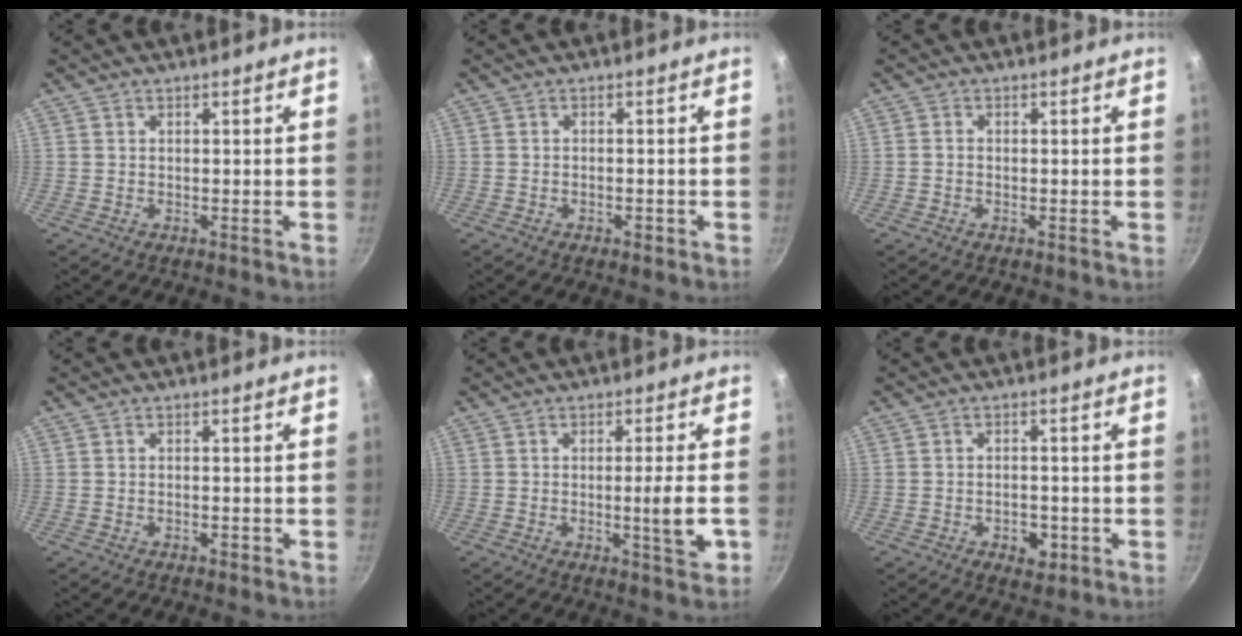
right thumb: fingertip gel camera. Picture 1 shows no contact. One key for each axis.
{"total": 1.5, "fx": -0.8, "fy": 0.7, "fz": 1.0, "tx": -0.019, "ty": 0.005, "tz": -0.012}
{"total": 0.8, "fx": -0.4, "fy": 0.6, "fz": 0.4, "tx": -0.005, "ty": 0.004, "tz": -0.010}
{"total": 1.0, "fx": -0.6, "fy": 0.4, "fz": 0.7, "tx": -0.015, "ty": 0.004, "tz": -0.010}
{"total": 6.6, "fx": -1.4, "fy": 0.4, "fz": 6.4, "tx": -0.097, "ty": 0.001, "tz": -0.021}
{"total": 4.7, "fx": -1.8, "fy": 2.8, "fz": 3.3, "tx": -0.036, "ty": 0.009, "tz": -0.022}